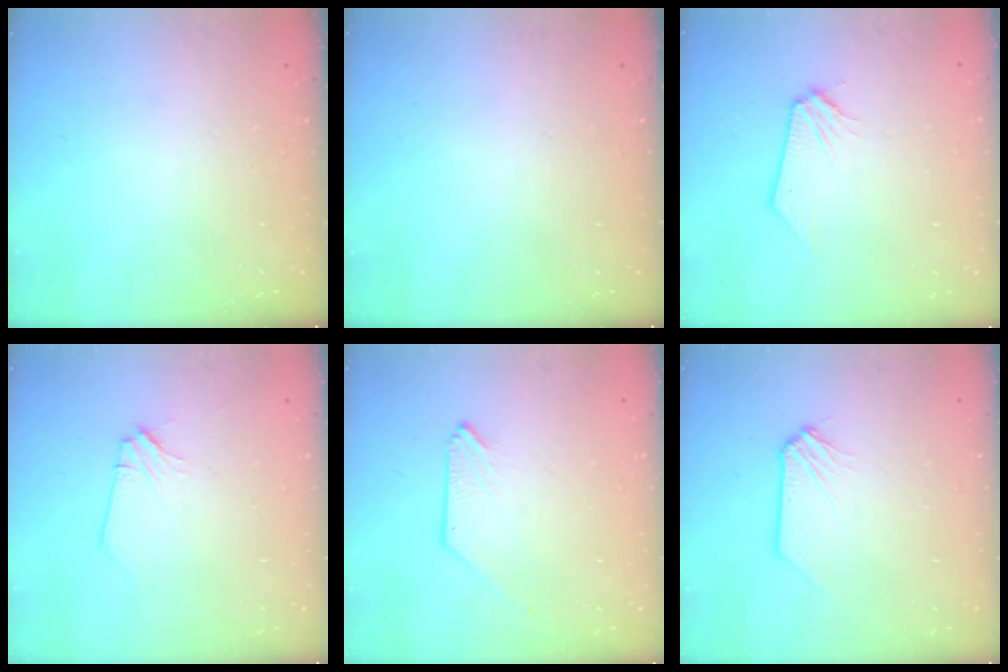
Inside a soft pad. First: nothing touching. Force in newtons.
{"total": 0.0}
{"total": 0.0}
{"total": 1.6, "press": 1.6, "slide": 0.2}
{"total": 0.0}
{"total": 0.6, "press": 0.6, "slide": 0.1}